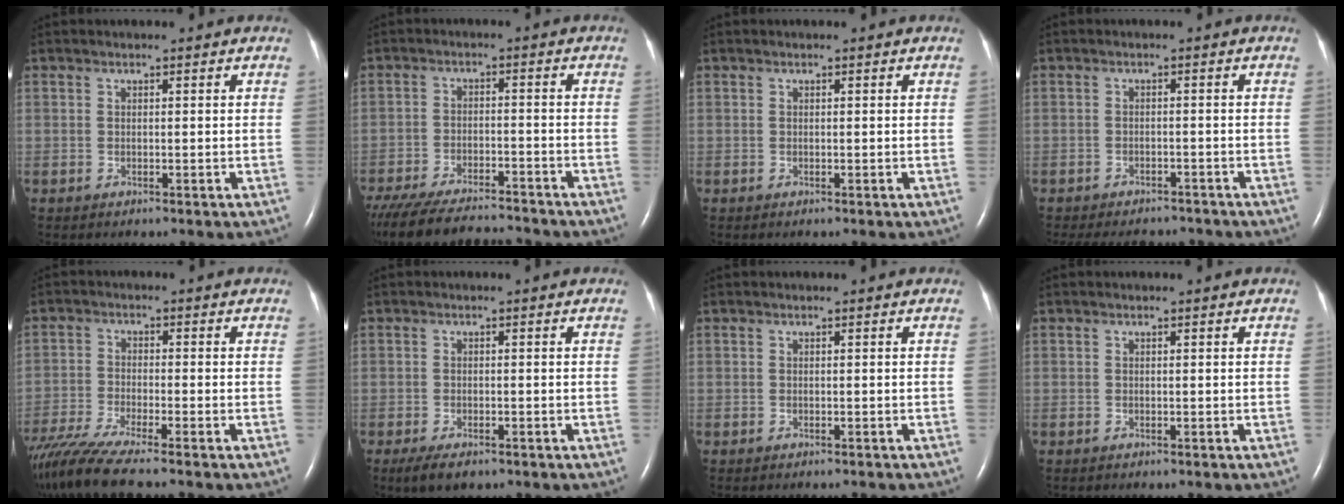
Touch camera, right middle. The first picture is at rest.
{"total": 17.4, "force": [-15.3, 3.5, 7.4], "torque": [-0.180, -0.033, -0.233]}
{"total": 0.0}
{"total": 11.4, "force": [-10.2, 4.0, 3.4], "torque": [-0.068, 0.003, -0.126]}
{"total": 10.1, "force": [-8.5, -0.5, 5.4], "torque": [-0.100, -0.031, -0.149]}
{"total": 3.6, "force": [-2.4, 1.3, 2.3], "torque": [-0.047, -0.007, -0.037]}
{"total": 1.7, "force": [-1.6, 0.3, 0.5], "torque": [-0.011, -0.004, -0.019]}
{"total": 0.0}